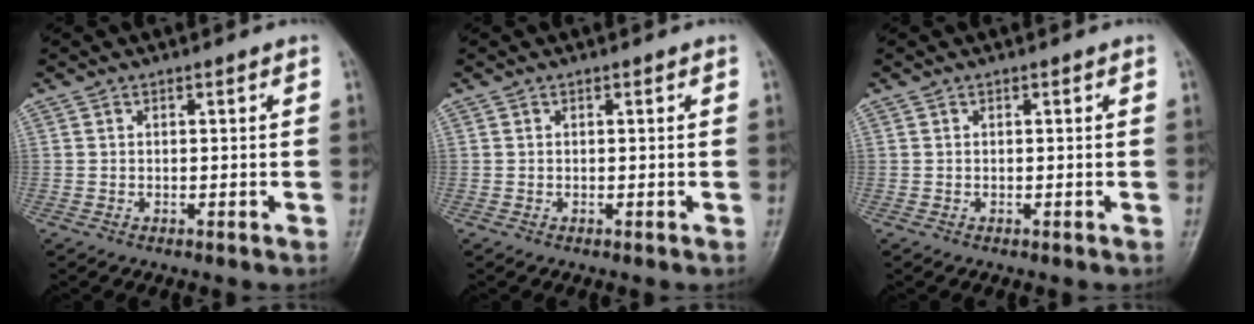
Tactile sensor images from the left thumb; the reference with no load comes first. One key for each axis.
{"total": 0.0}
{"total": 0.0}